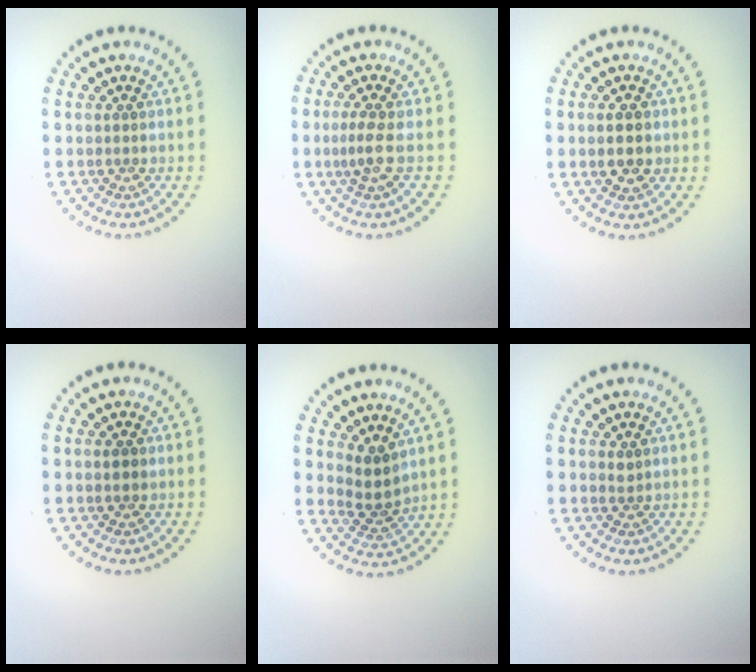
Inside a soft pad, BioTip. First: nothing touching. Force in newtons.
{"total": 1.8, "press": 1.3, "slide": 1.2}
{"total": 2.2, "press": 2.2, "slide": 0.1}
{"total": 0.9, "press": 0.8, "slide": 0.3}
{"total": 2.5, "press": 1.9, "slide": 1.7}
{"total": 0.7, "press": 0.4, "slide": 0.6}